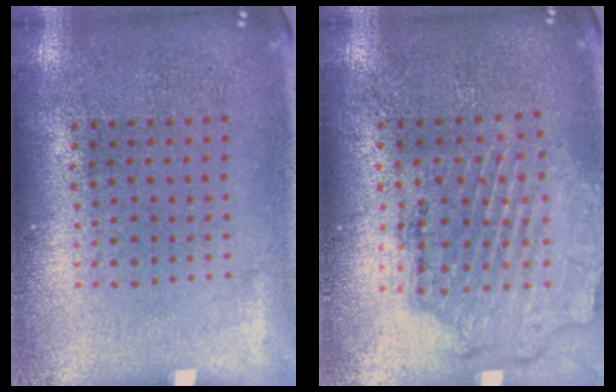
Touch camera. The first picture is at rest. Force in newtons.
{"total": 1.8, "press": 1.7, "slide": 0.6}